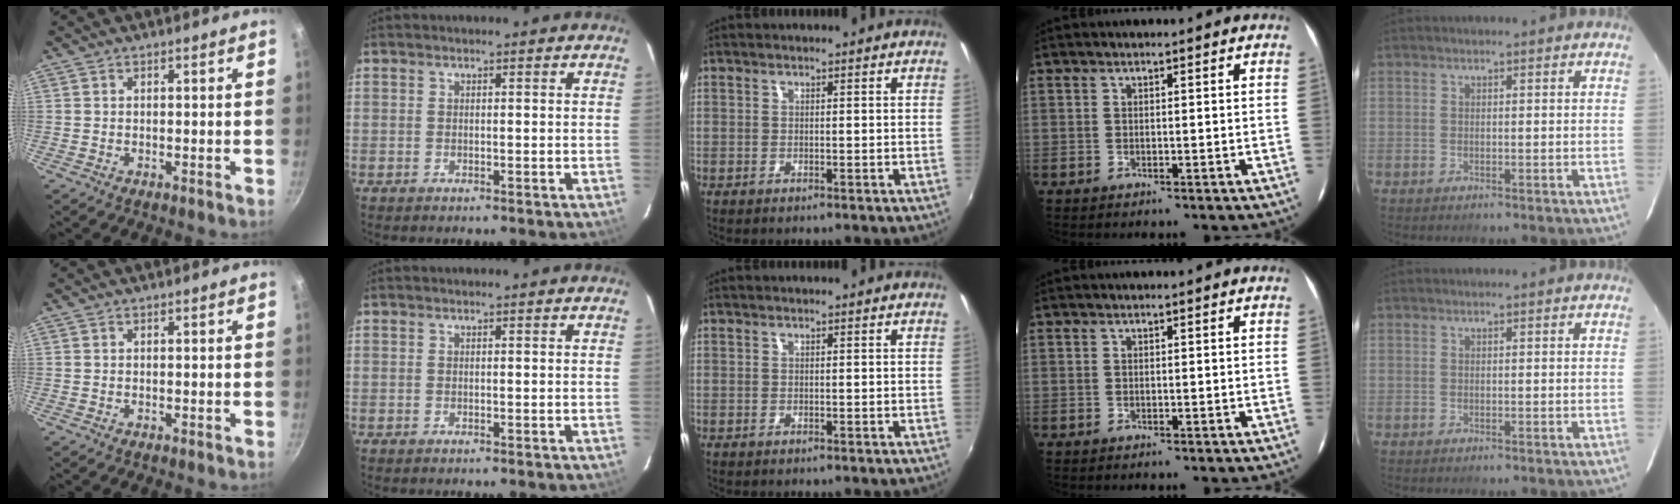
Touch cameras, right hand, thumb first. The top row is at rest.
{}